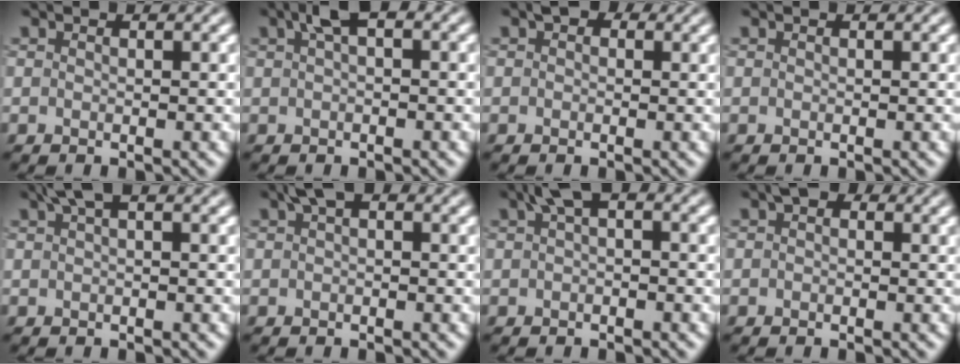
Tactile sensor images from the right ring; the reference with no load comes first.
{"total": 2.1, "force": [0.8, 0.7, 1.8], "torque": [-0.027, 0.014, 0.011]}
{"total": 1.3, "force": [0.6, 1.0, 0.7], "torque": [0.001, 0.004, -0.011]}
{"total": 0.0}
{"total": 1.6, "force": [1.0, 0.4, 1.2], "torque": [-0.019, 0.009, 0.016]}
{"total": 1.6, "force": [0.7, 0.8, 1.2], "torque": [-0.017, 0.011, 0.006]}
{"total": 2.4, "force": [0.7, 1.1, 2.0], "torque": [-0.029, 0.014, 0.006]}
{"total": 1.2, "force": [0.4, 0.8, 0.8], "torque": [-0.011, 0.004, -0.004]}